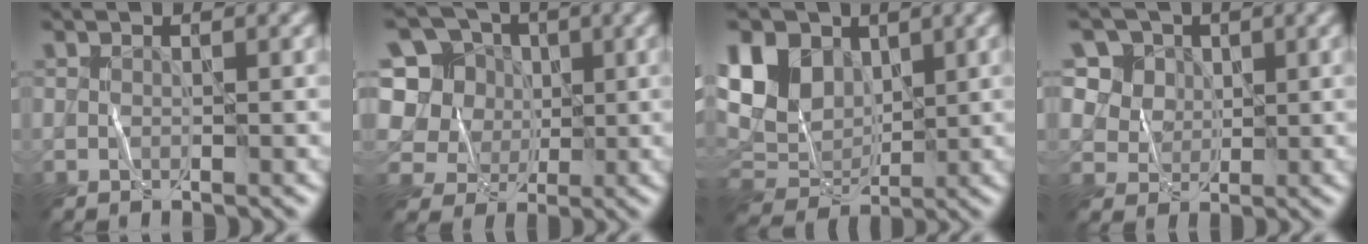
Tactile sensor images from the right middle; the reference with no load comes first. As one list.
[{"total": 9.0, "force": [1.7, 8.2, 3.1], "torque": [-0.094, 0.036, 0.016]}, {"total": 8.8, "force": [2.4, 6.7, 5.2], "torque": [-0.117, 0.017, 0.047]}, {"total": 6.9, "force": [3.4, 5.3, 2.7], "torque": [-0.059, -0.001, 0.052]}]